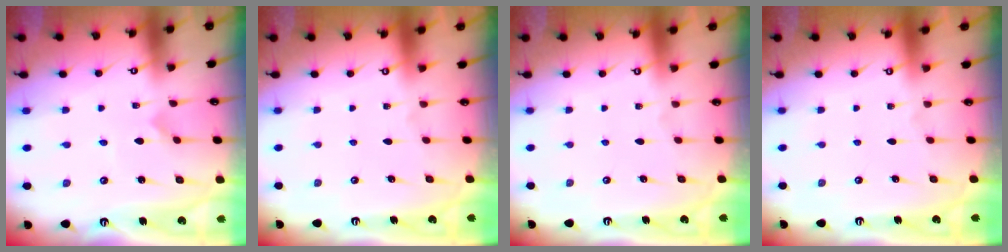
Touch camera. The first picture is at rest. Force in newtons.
{"total": 0.0}
{"total": 0.0}
{"total": 0.0}